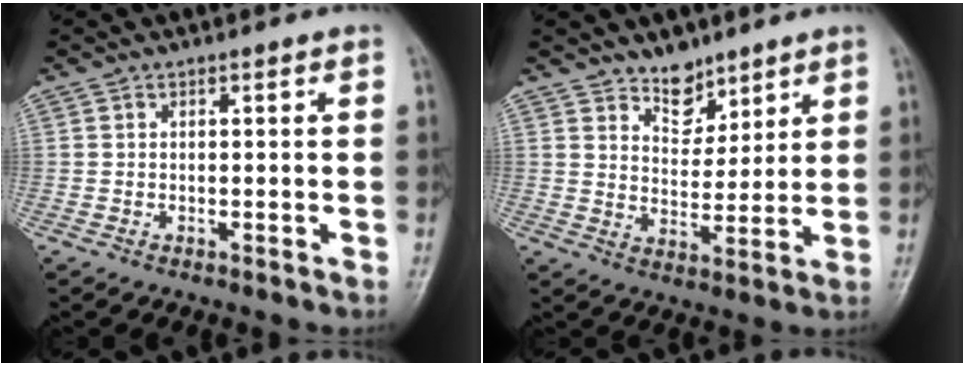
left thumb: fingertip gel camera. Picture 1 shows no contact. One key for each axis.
{"total": 6.4, "fx": 4.9, "fy": 3.5, "fz": 2.1, "tx": -0.003, "ty": -0.039, "tz": 0.088}